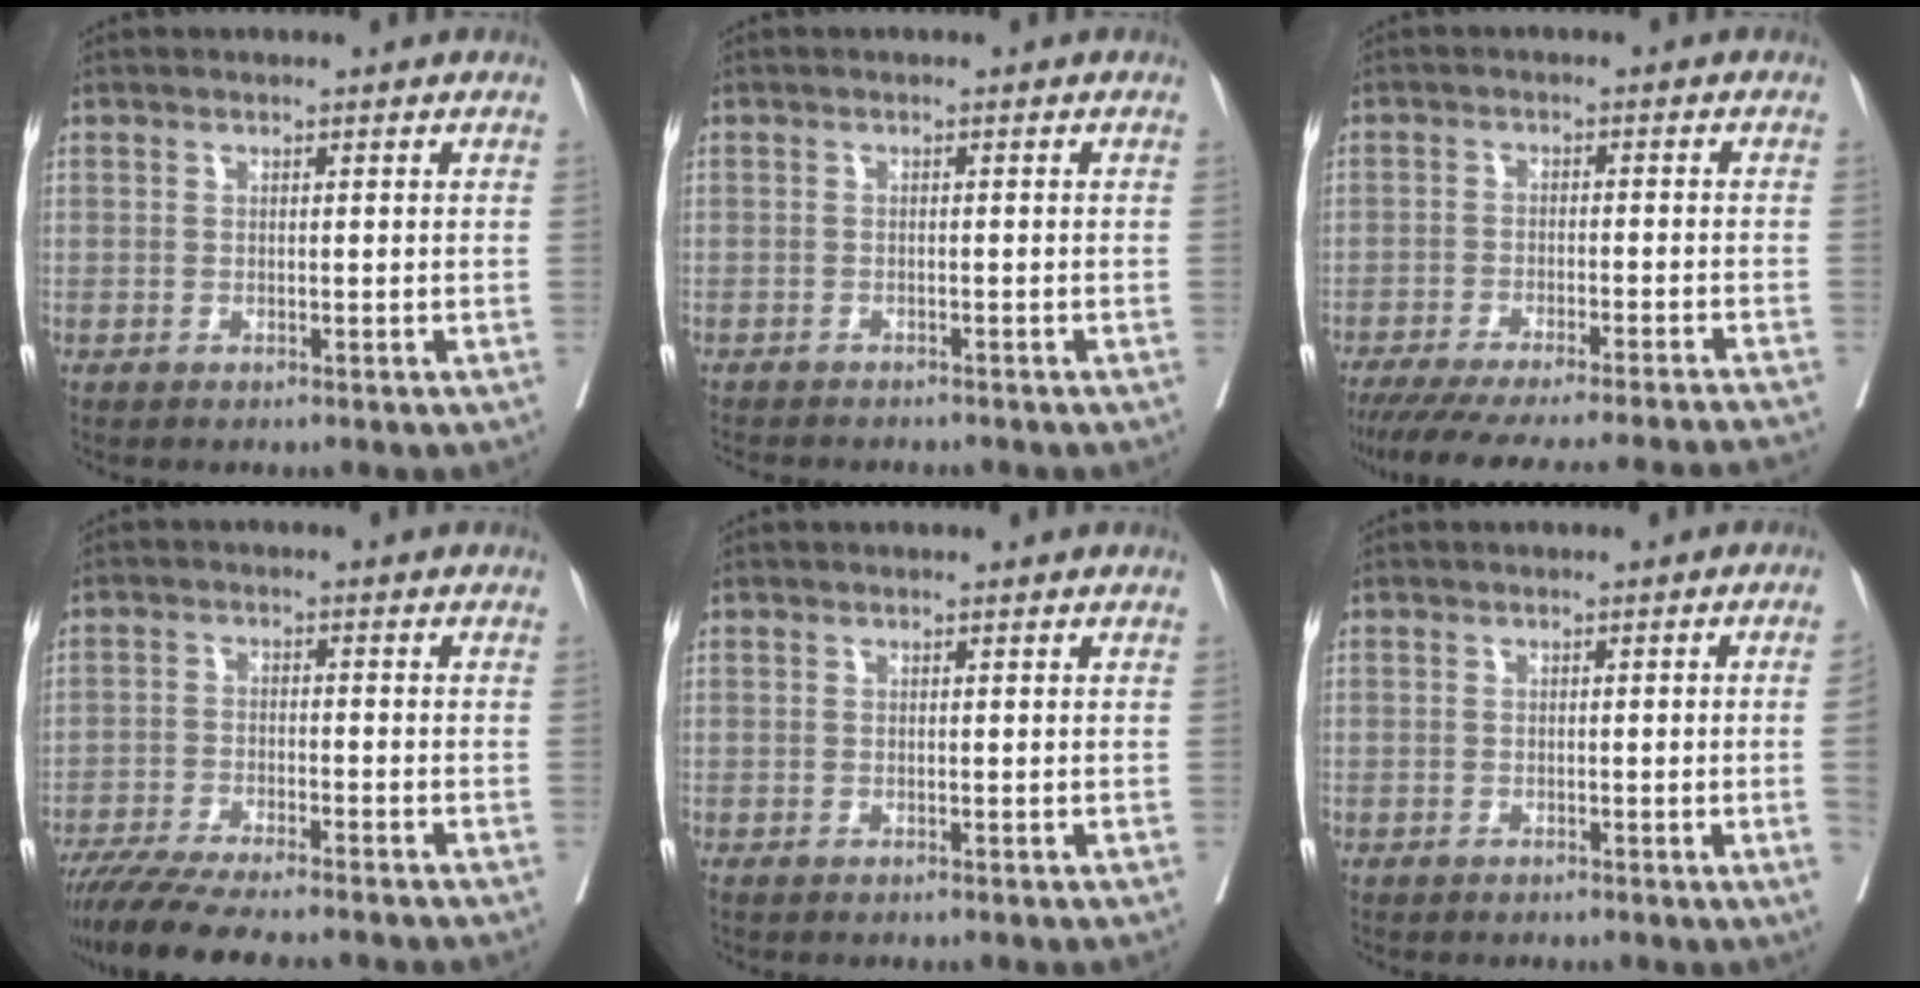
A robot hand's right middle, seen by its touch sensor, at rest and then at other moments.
{"total": 6.5, "force": [-5.9, 1.3, 2.5], "torque": [-0.034, -0.005, -0.078]}
{"total": 23.3, "force": [-21.3, -0.1, 9.4], "torque": [-0.123, -0.053, -0.285]}
{"total": 12.1, "force": [-10.5, 0.9, 6.1], "torque": [-0.090, -0.024, -0.162]}
{"total": 0.0}
{"total": 2.6, "force": [-0.4, -0.7, 2.5], "torque": [-0.036, 0.000, -0.005]}